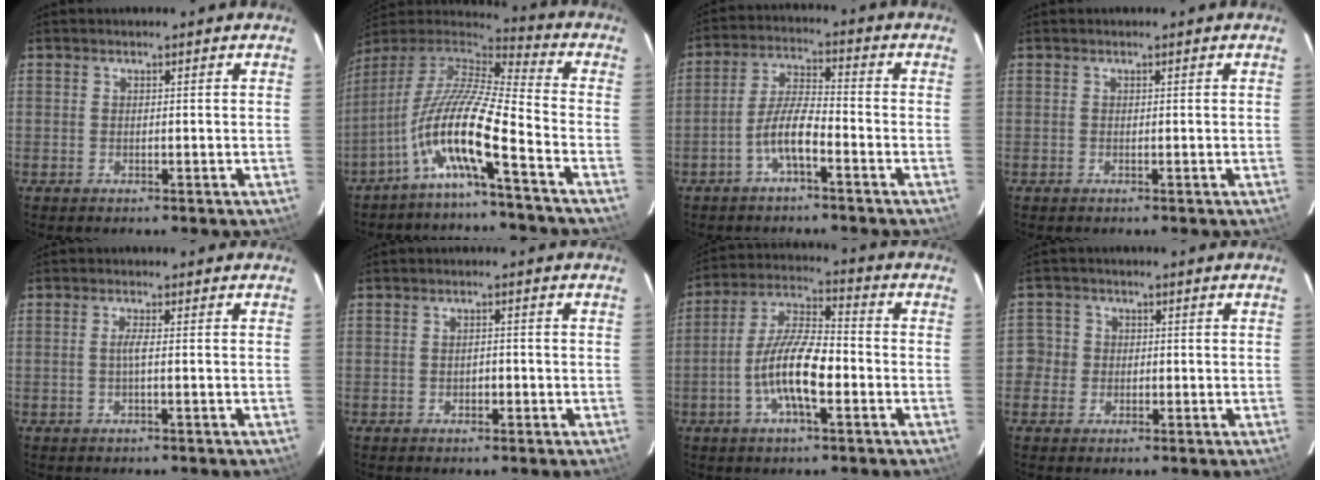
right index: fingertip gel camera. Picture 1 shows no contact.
{"total": 12.8, "force": [-6.0, 0.6, 11.2], "torque": [-0.202, -0.003, -0.121]}
{"total": 5.9, "force": [-3.4, 1.3, 4.7], "torque": [-0.102, 0.011, -0.063]}
{"total": 0.0}
{"total": 1.3, "force": [-0.3, -0.3, 1.2], "torque": [-0.022, 0.001, -0.007]}
{"total": 1.6, "force": [-0.6, 1.1, 0.9], "torque": [-0.015, 0.006, -0.006]}
{"total": 11.0, "force": [-3.7, 3.3, 9.9], "torque": [-0.201, 0.003, -0.070]}
{"total": 4.1, "force": [-1.1, 3.9, 0.6], "torque": [0.002, 0.018, -0.023]}